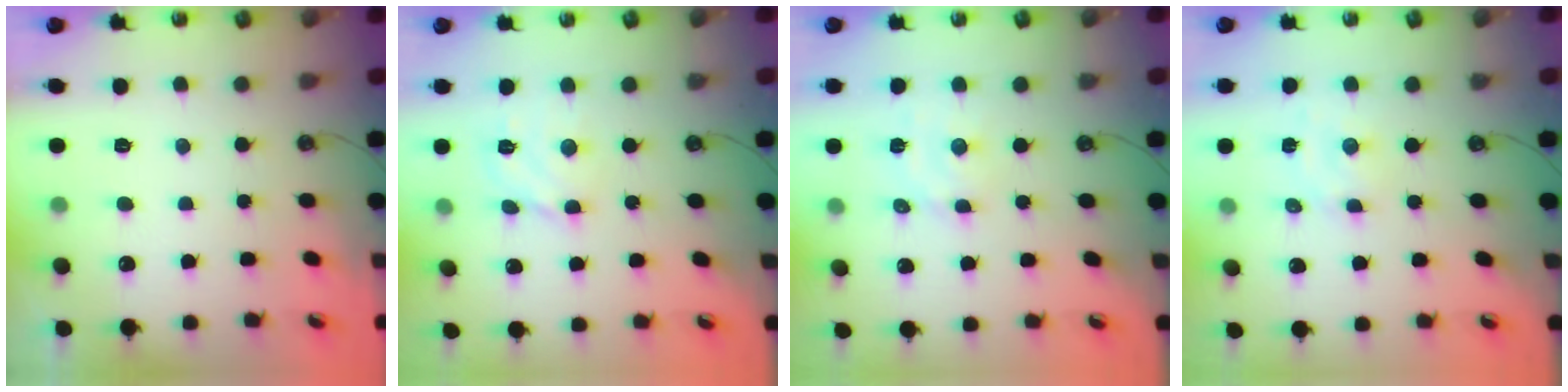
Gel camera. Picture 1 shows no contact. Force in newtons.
{"total": 5.8, "press": 5.8, "slide": 0.3}
{"total": 4.1, "press": 4.1, "slide": 0.2}
{"total": 2.3, "press": 2.3, "slide": 0.5}